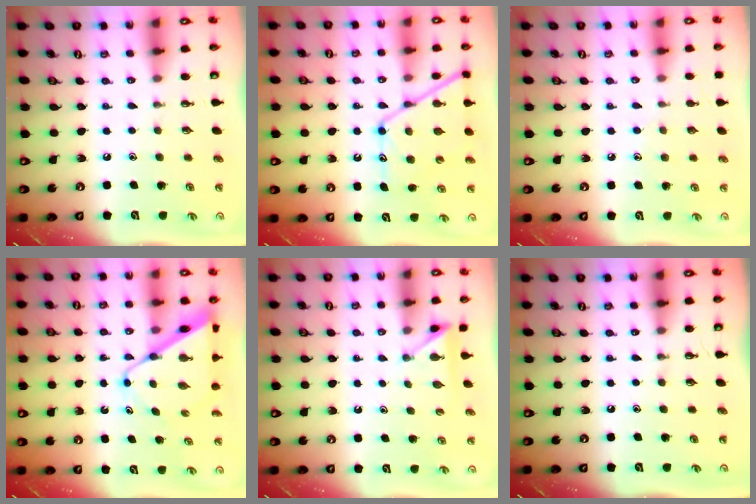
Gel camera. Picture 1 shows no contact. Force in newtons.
{"total": 14.1, "press": 14.1, "slide": 1.2}
{"total": 5.2, "press": 5.2, "slide": 0.6}
{"total": 9.7, "press": 9.7, "slide": 0.8}
{"total": 3.0, "press": 3.0, "slide": 0.4}
{"total": 0.0}